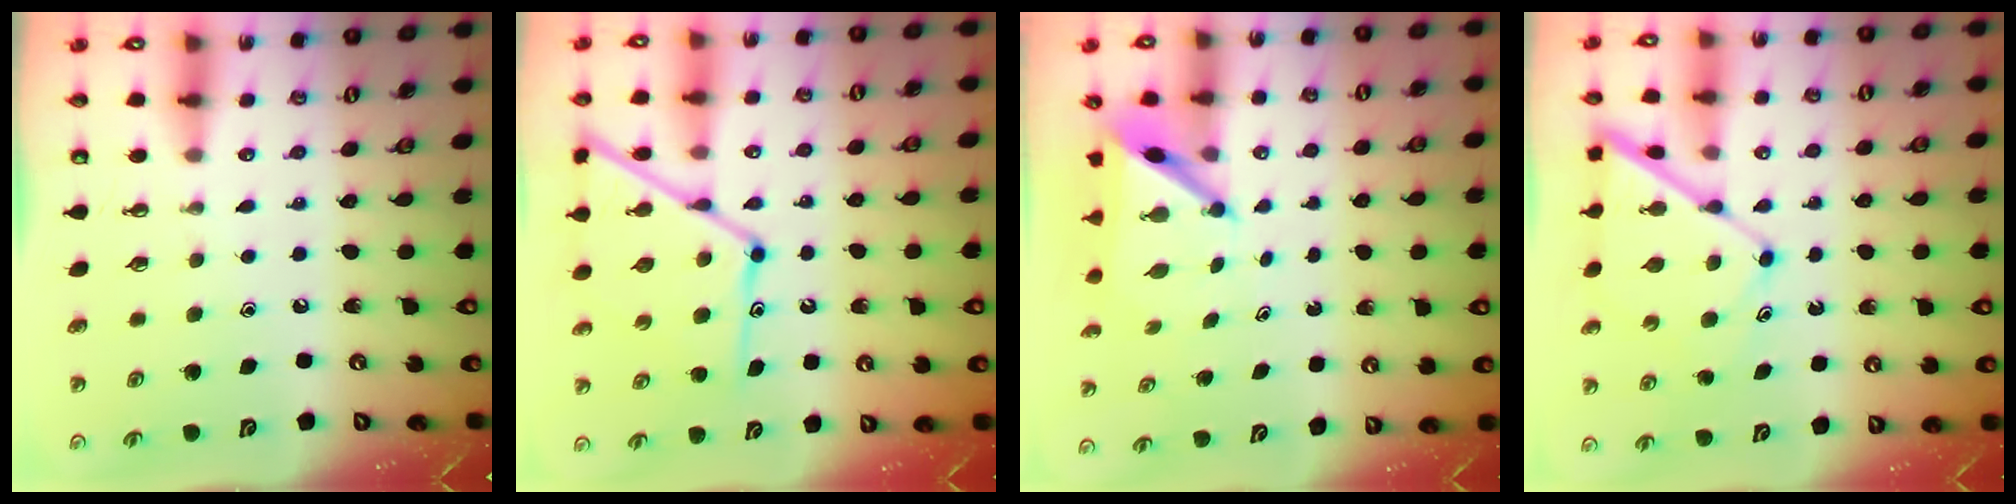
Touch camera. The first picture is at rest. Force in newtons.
{"total": 15.9, "press": 15.9, "slide": 1.0}
{"total": 4.9, "press": 4.9, "slide": 0.2}
{"total": 11.0, "press": 10.9, "slide": 1.0}